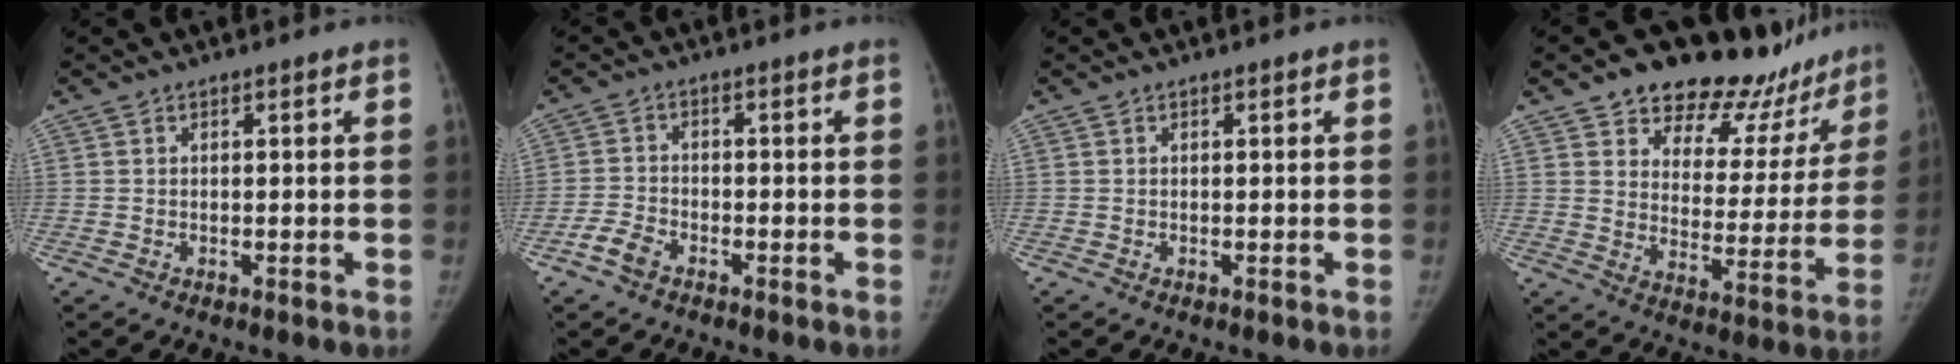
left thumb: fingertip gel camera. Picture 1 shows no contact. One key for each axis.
{"total": 3.9, "fx": -2.7, "fy": 2.1, "fz": 1.9, "tx": -0.039, "ty": 0.015, "tz": -0.054}
{"total": 0.0}
{"total": 21.4, "fx": 17.4, "fy": 10.5, "fz": 6.7, "tx": -0.029, "ty": -0.097, "tz": 0.224}